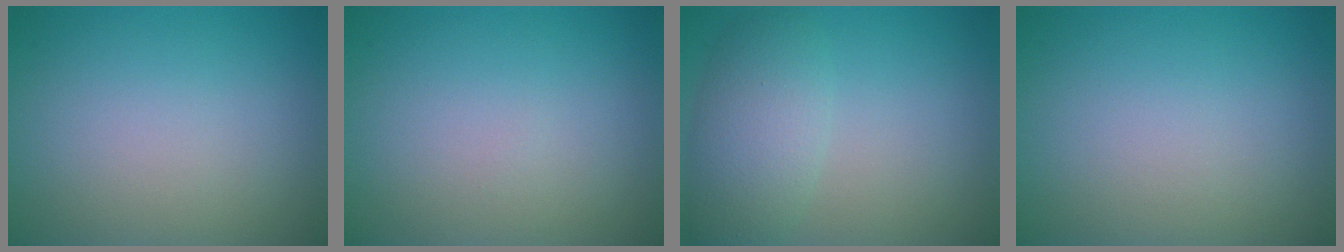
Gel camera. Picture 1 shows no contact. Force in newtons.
{"total": 0.0}
{"total": 4.4, "press": 4.4, "slide": 0.1}
{"total": 0.0}